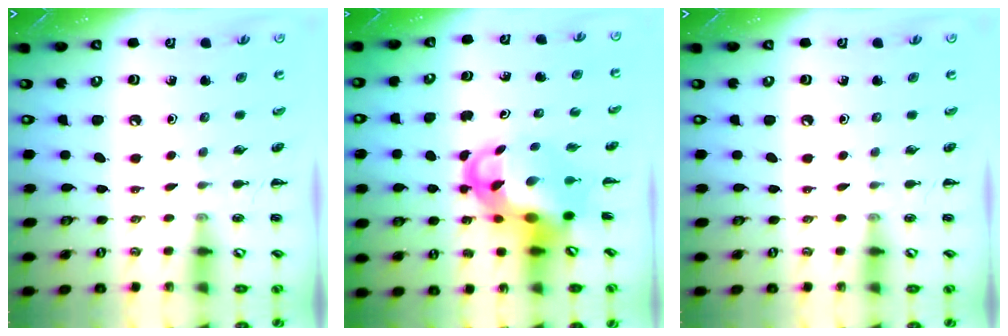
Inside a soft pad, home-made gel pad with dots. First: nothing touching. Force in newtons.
{"total": 7.1, "press": 6.8, "slide": 1.9}
{"total": 0.0}